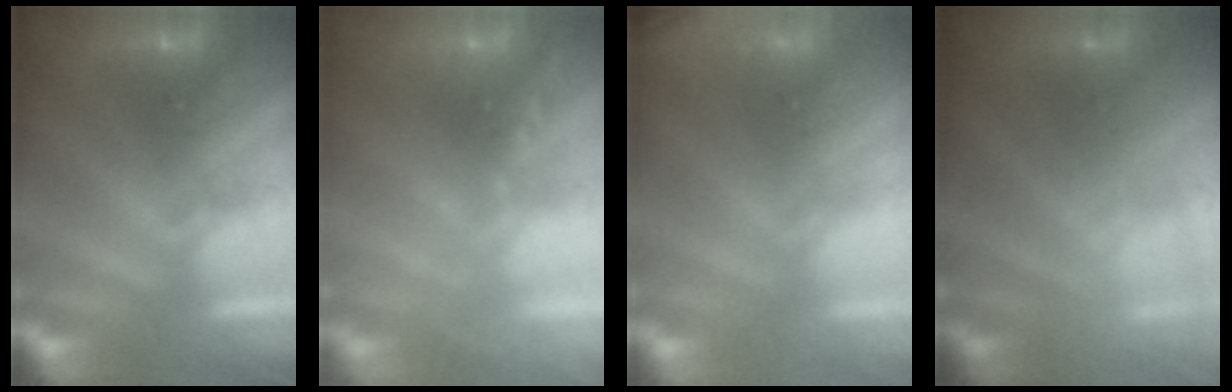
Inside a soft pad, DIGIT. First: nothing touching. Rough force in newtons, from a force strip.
{"total": 2.4}
{"total": 2.4}
{"total": 2.3}